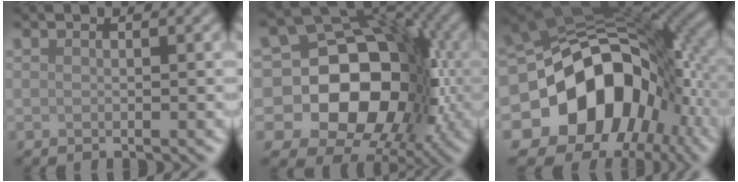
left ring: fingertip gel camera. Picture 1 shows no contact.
{"total": 16.3, "force": [-2.5, 13.2, 9.3], "torque": [-0.110, 0.017, -0.073]}
{"total": 16.9, "force": [-4.1, 12.3, 10.8], "torque": [-0.172, -0.015, -0.062]}